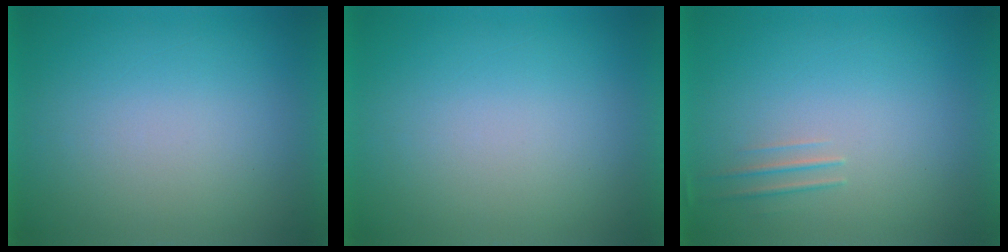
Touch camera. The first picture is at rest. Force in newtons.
{"total": 0.0}
{"total": 1.1}